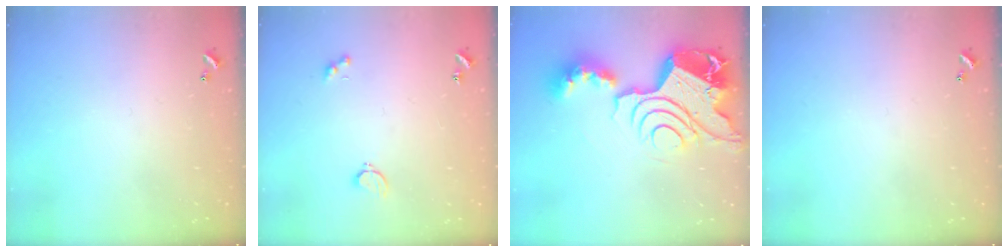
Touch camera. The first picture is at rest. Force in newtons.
{"total": 0.8, "press": 0.7, "slide": 0.4}
{"total": 22.4, "press": 22.3, "slide": 2.1}
{"total": 0.0}